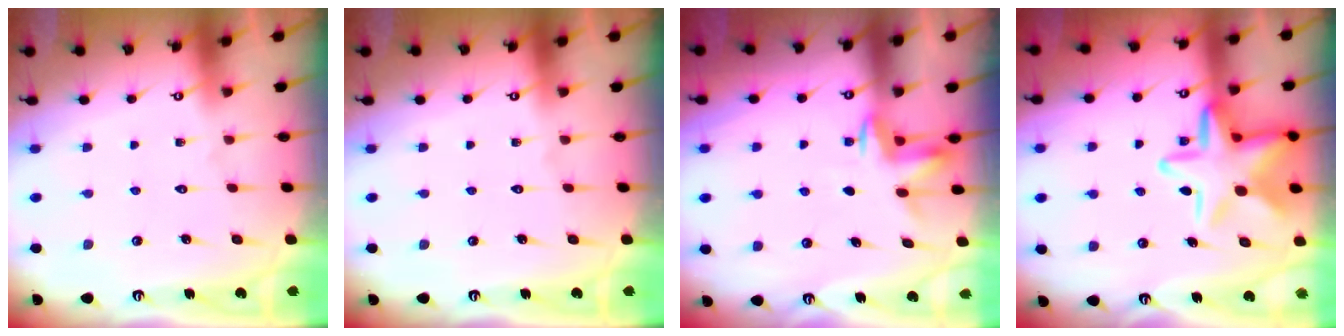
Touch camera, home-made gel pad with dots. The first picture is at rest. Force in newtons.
{"total": 0.0}
{"total": 3.3, "press": 3.3, "slide": 0.4}
{"total": 15.5, "press": 15.4, "slide": 1.5}